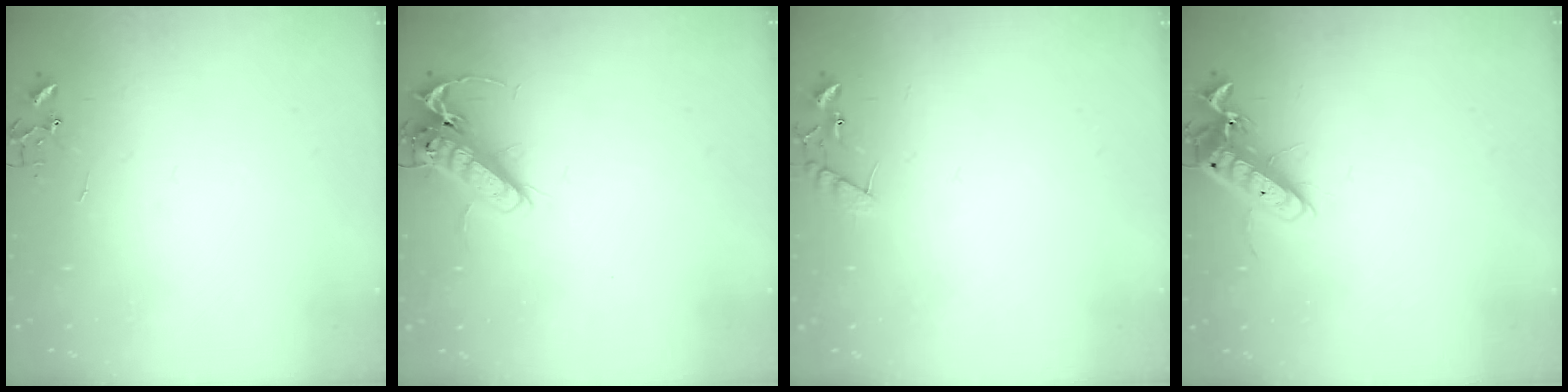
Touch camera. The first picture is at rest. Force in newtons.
{"total": 13.3, "press": 13.1, "slide": 2.4}
{"total": 8.8, "press": 8.8, "slide": 0.4}
{"total": 13.0, "press": 12.9, "slide": 1.9}